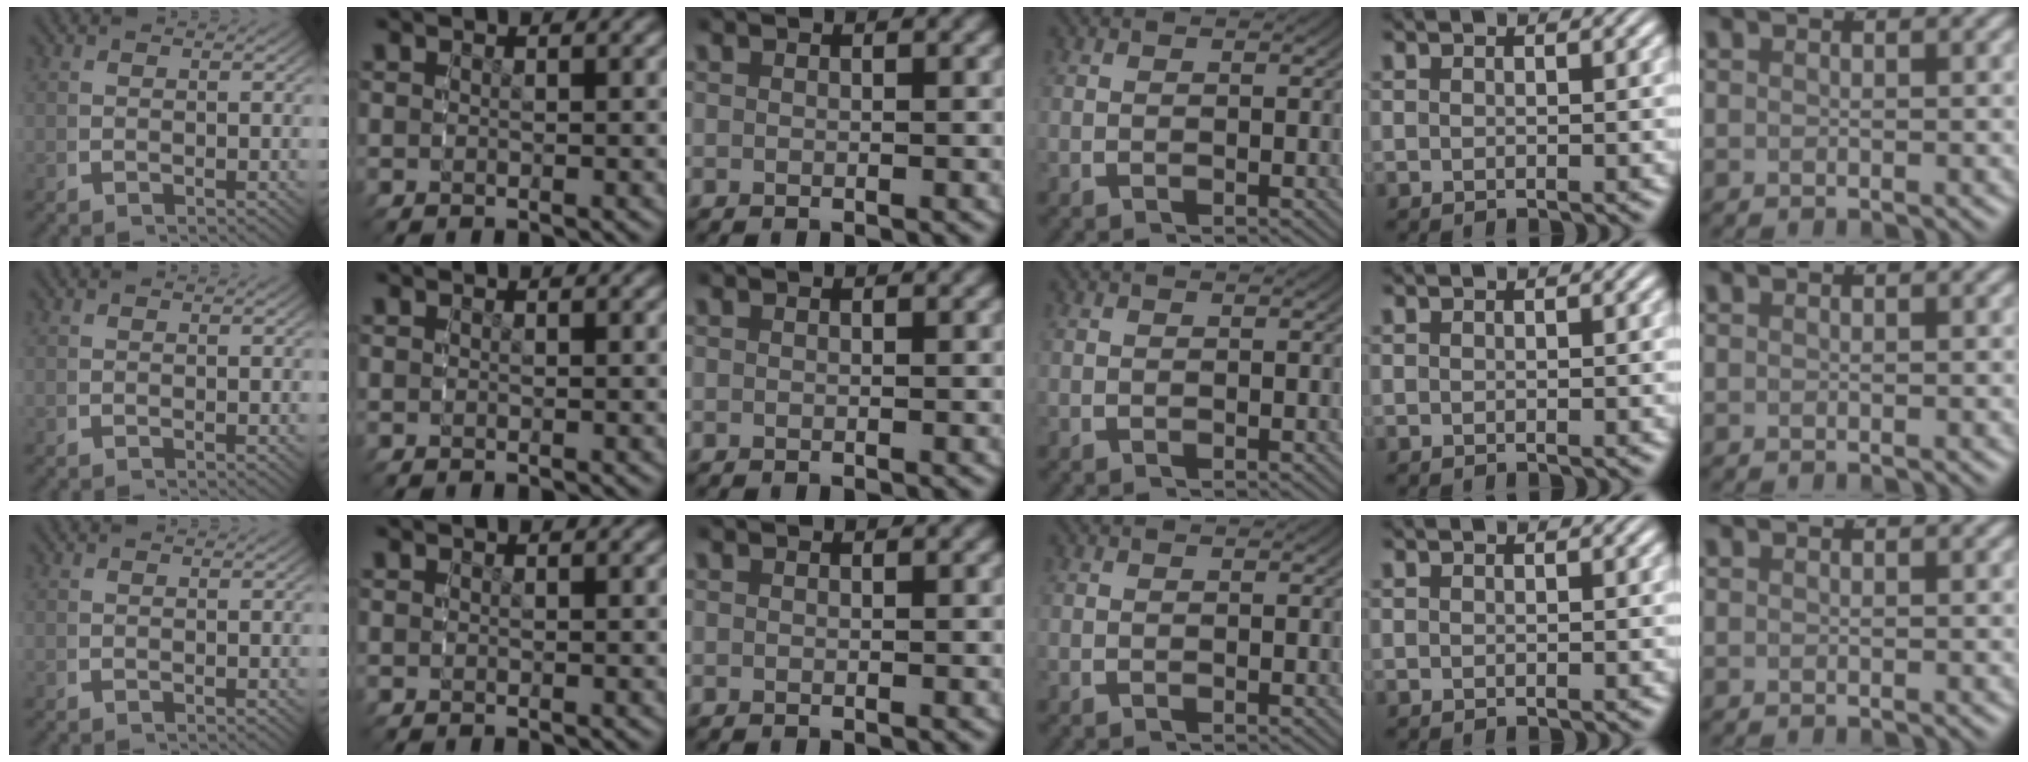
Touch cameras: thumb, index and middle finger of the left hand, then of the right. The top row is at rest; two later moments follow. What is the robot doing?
{"motion": "reach", "object": "backpack"}